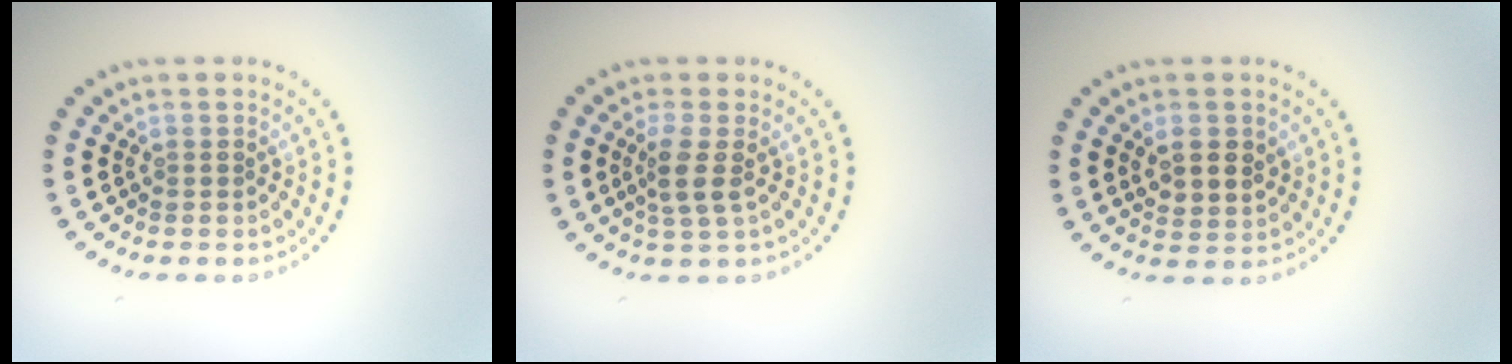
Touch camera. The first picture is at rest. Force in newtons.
{"total": 2.3, "press": 1.9, "slide": 1.4}
{"total": 2.7, "press": 2.6, "slide": 0.7}